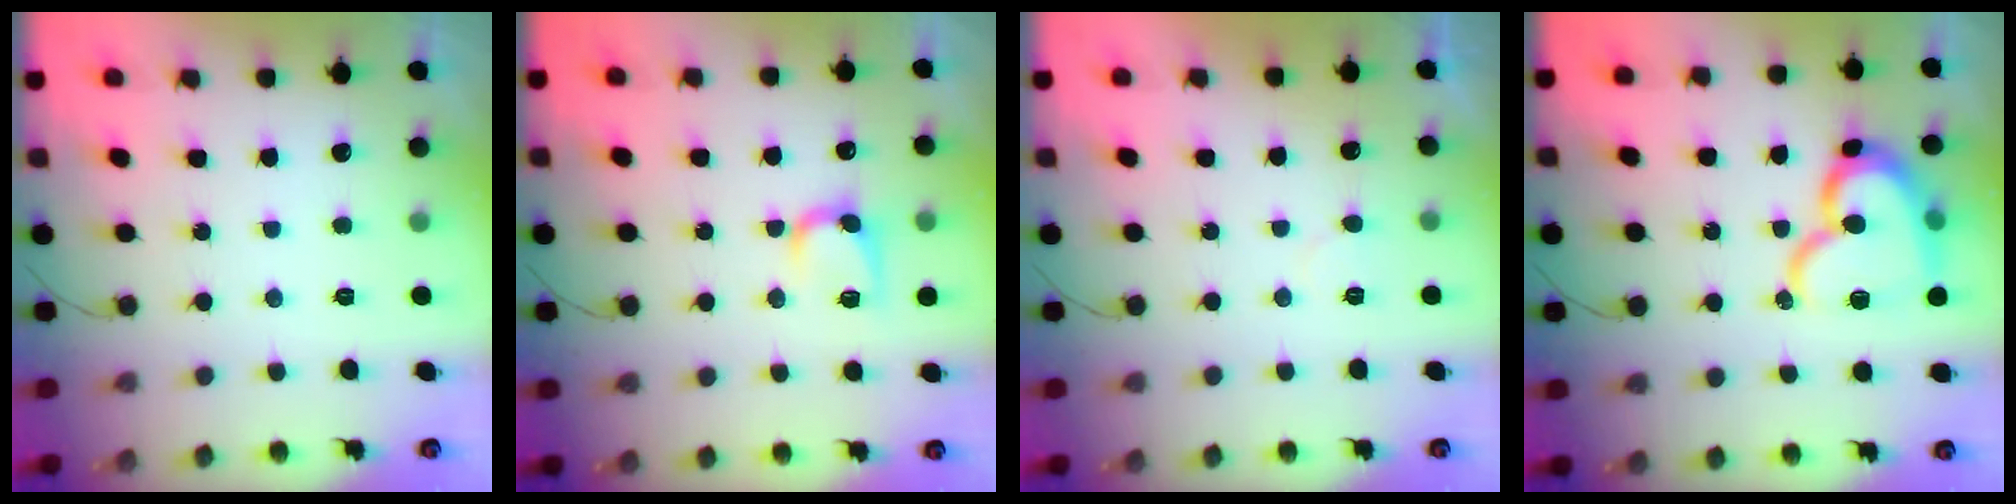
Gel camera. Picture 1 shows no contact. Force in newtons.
{"total": 7.4, "press": 7.4, "slide": 0.3}
{"total": 4.3, "press": 4.3, "slide": 0.3}
{"total": 17.5, "press": 17.4, "slide": 1.8}